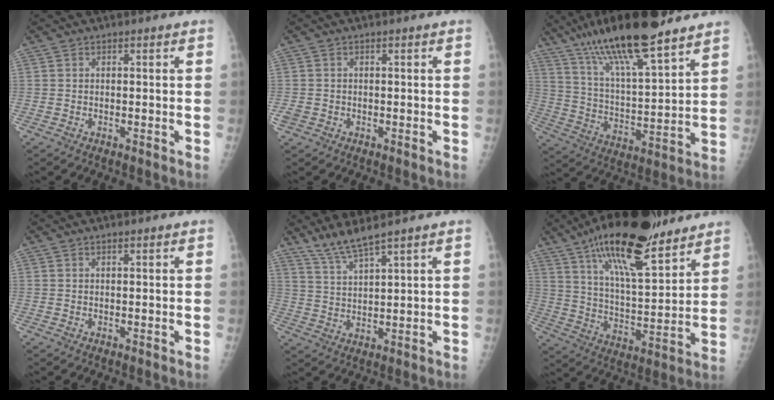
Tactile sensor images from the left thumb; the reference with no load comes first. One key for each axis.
{"total": 1.6, "fx": -0.2, "fy": 1.3, "fz": 0.8, "tx": -0.018, "ty": 0.000, "tz": -0.002}
{"total": 20.9, "fx": 15.2, "fy": 4.0, "fz": 13.8, "tx": -0.234, "ty": -0.054, "tz": 0.270}
{"total": 0.8, "fx": 0.6, "fy": 0.2, "fz": 0.5, "tx": -0.008, "ty": -0.001, "tz": 0.010}
{"total": 6.0, "fx": 5.1, "fy": -0.2, "fz": 3.2, "tx": -0.069, "ty": -0.031, "tz": 0.112}
{"total": 22.0, "fx": 15.0, "fy": 6.6, "fz": 14.7, "tx": -0.226, "ty": -0.063, "tz": 0.253}